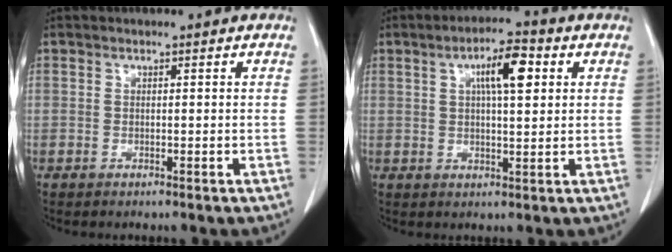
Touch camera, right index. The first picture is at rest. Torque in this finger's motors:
{"motor_torque": [0.88, 0.43, 0.24, 0.08]}